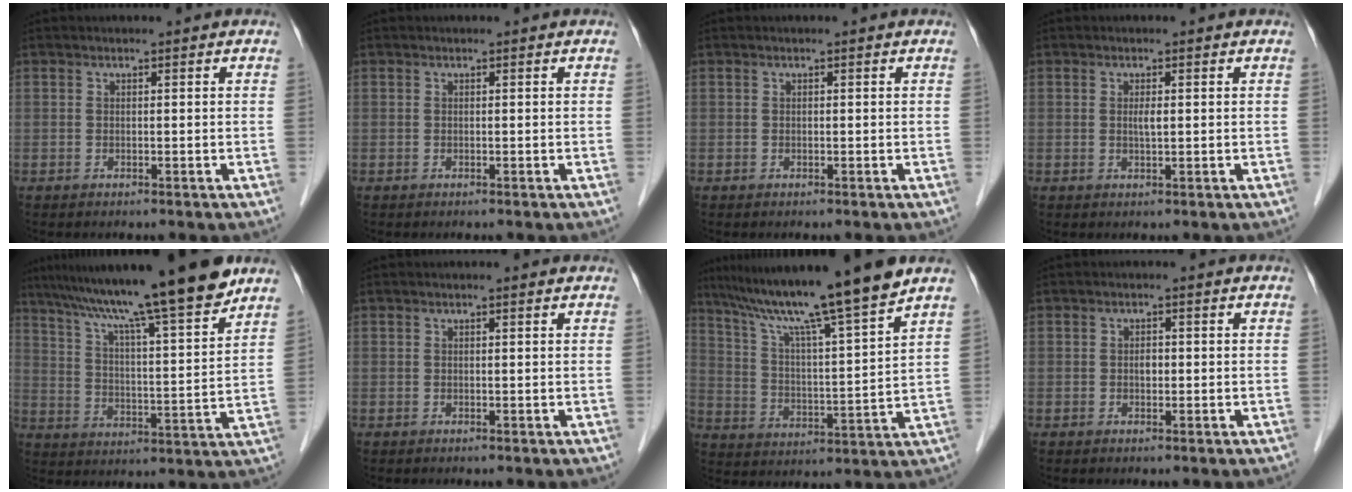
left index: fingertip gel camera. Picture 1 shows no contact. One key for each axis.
{"total": 0.0}
{"total": 0.0}
{"total": 1.3, "fx": 0.2, "fy": 0.2, "fz": 1.3, "tx": -0.026, "ty": -0.001, "tz": 0.002}
{"total": 20.2, "fx": 16.2, "fy": 0.0, "fz": 12.0, "tx": -0.193, "ty": 0.010, "tz": 0.250}
{"total": 0.9, "fx": 0.6, "fy": 0.0, "fz": 0.6, "tx": -0.013, "ty": 0.008, "tz": 0.010}
{"total": 17.2, "fx": 13.9, "fy": -1.8, "fz": 9.9, "tx": -0.168, "ty": -0.003, "tz": 0.225}
{"total": 1.2, "fx": -0.1, "fy": 0.8, "fz": 0.9, "tx": -0.016, "ty": 0.002, "tz": -0.002}